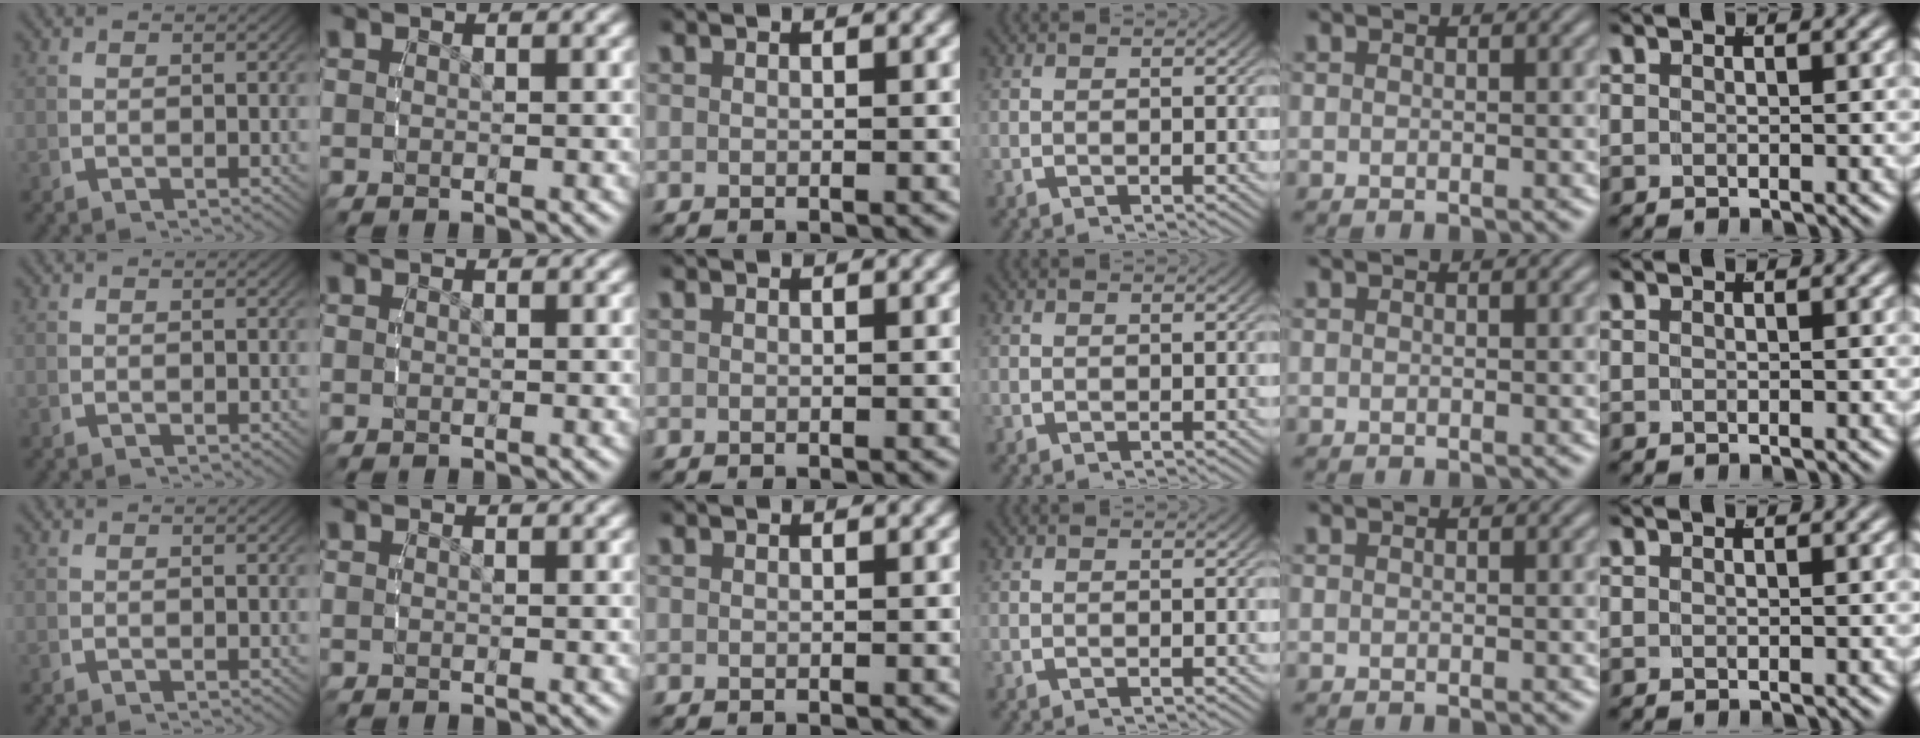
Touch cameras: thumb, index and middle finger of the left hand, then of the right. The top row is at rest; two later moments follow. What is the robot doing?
{"motion": "reach", "object": "measuring cup"}